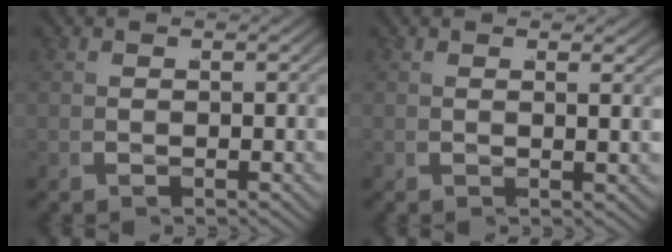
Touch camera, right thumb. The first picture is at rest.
{"total": 0.9, "force": [0.8, -0.5, 0.1], "torque": [-0.001, 0.009, 0.011]}